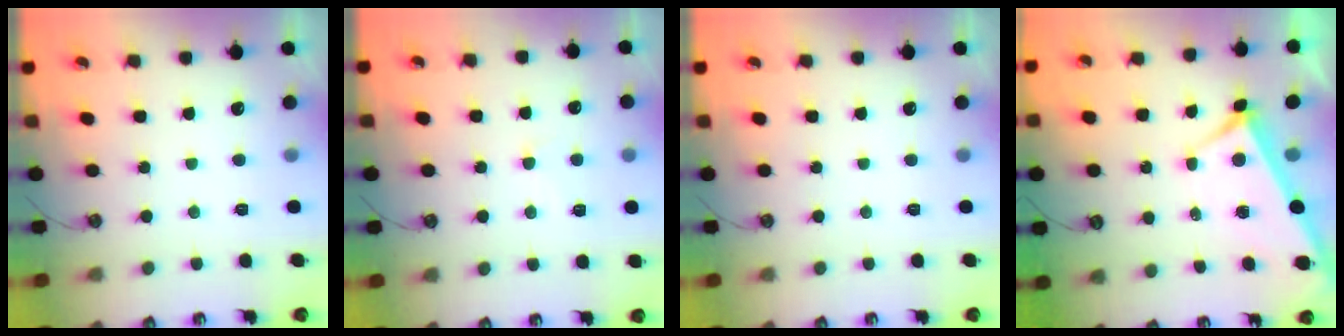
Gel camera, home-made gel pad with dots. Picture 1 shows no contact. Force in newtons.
{"total": 1.0, "press": 0.8, "slide": 0.5}
{"total": 0.0}
{"total": 3.9, "press": 3.8, "slide": 0.6}